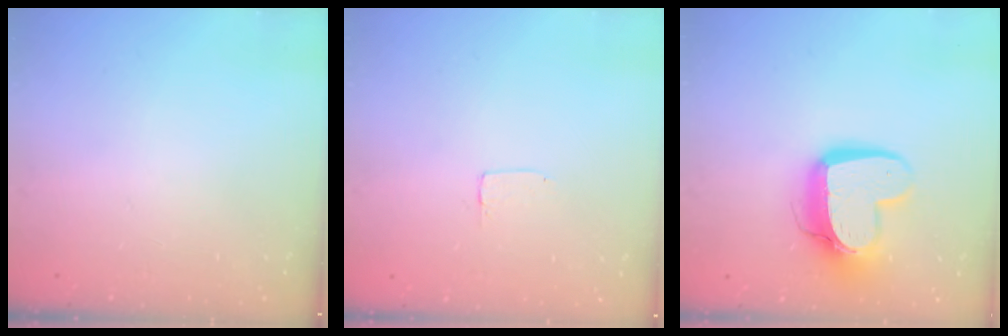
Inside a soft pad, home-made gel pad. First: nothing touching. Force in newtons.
{"total": 1.2, "press": 1.2, "slide": 0.0}
{"total": 14.7, "press": 14.6, "slide": 1.4}